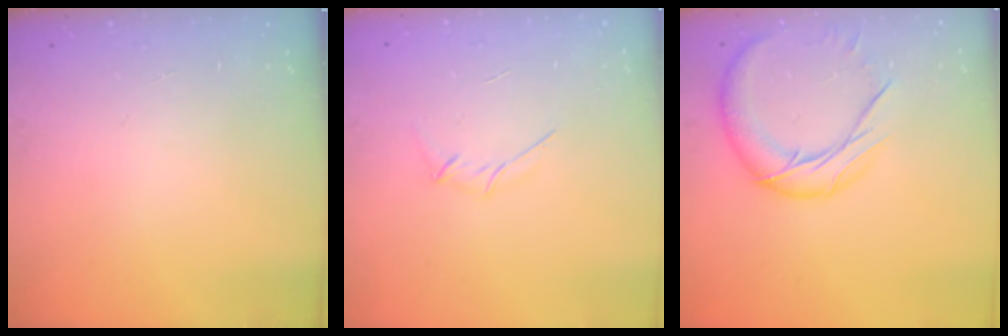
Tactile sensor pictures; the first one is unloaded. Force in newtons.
{"total": 3.1, "press": 3.0, "slide": 0.8}
{"total": 13.3, "press": 13.2, "slide": 1.0}